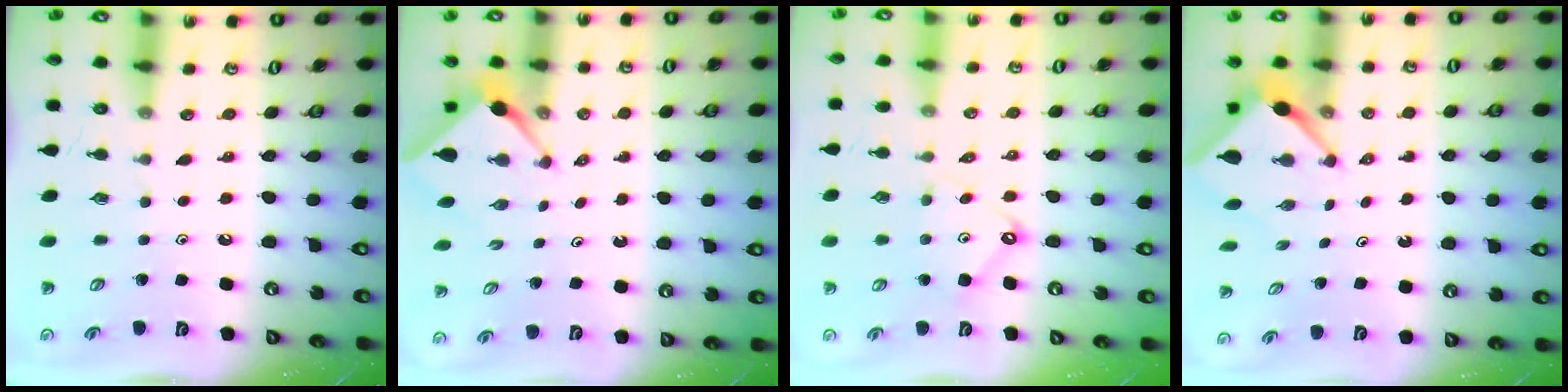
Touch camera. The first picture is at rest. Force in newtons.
{"total": 2.6, "press": 2.6, "slide": 0.3}
{"total": 8.9, "press": 8.9, "slide": 0.8}
{"total": 3.3, "press": 3.3, "slide": 0.1}